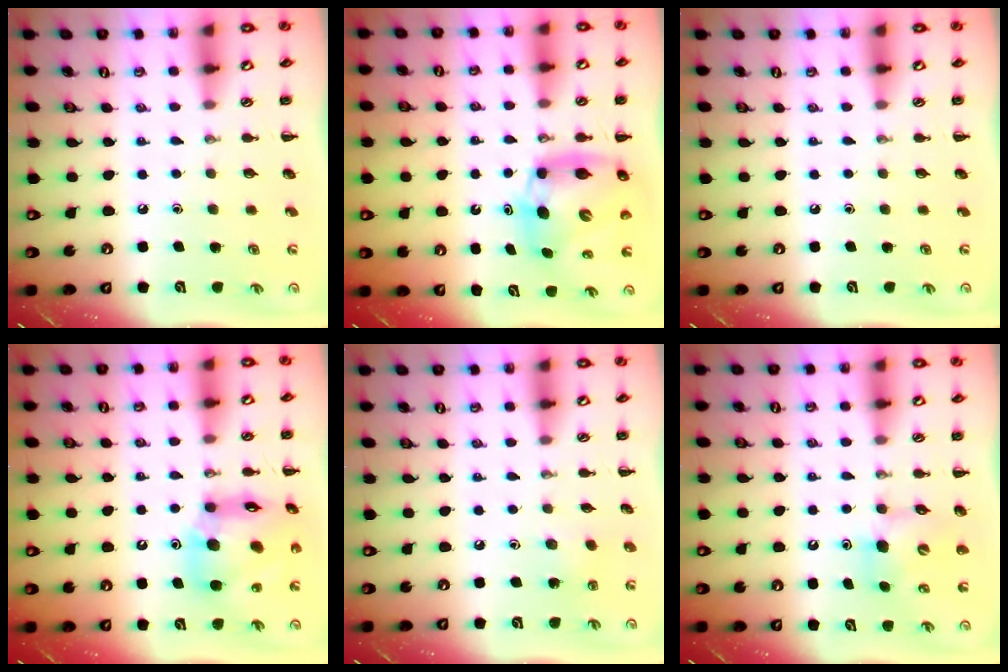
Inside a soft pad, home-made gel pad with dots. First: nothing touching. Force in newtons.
{"total": 9.3, "press": 9.0, "slide": 2.3}
{"total": 0.0}
{"total": 16.2, "press": 15.6, "slide": 4.3}
{"total": 3.6, "press": 3.4, "slide": 1.1}
{"total": 5.8, "press": 5.7, "slide": 0.6}